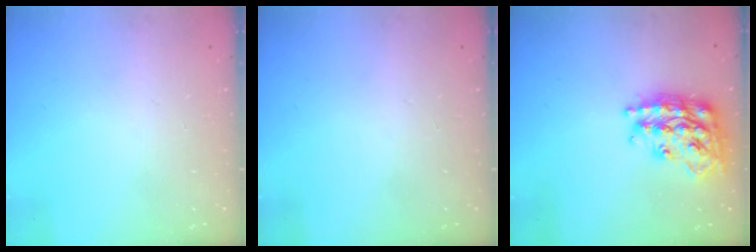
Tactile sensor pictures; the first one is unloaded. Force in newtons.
{"total": 0.0}
{"total": 22.0, "press": 21.9, "slide": 1.4}